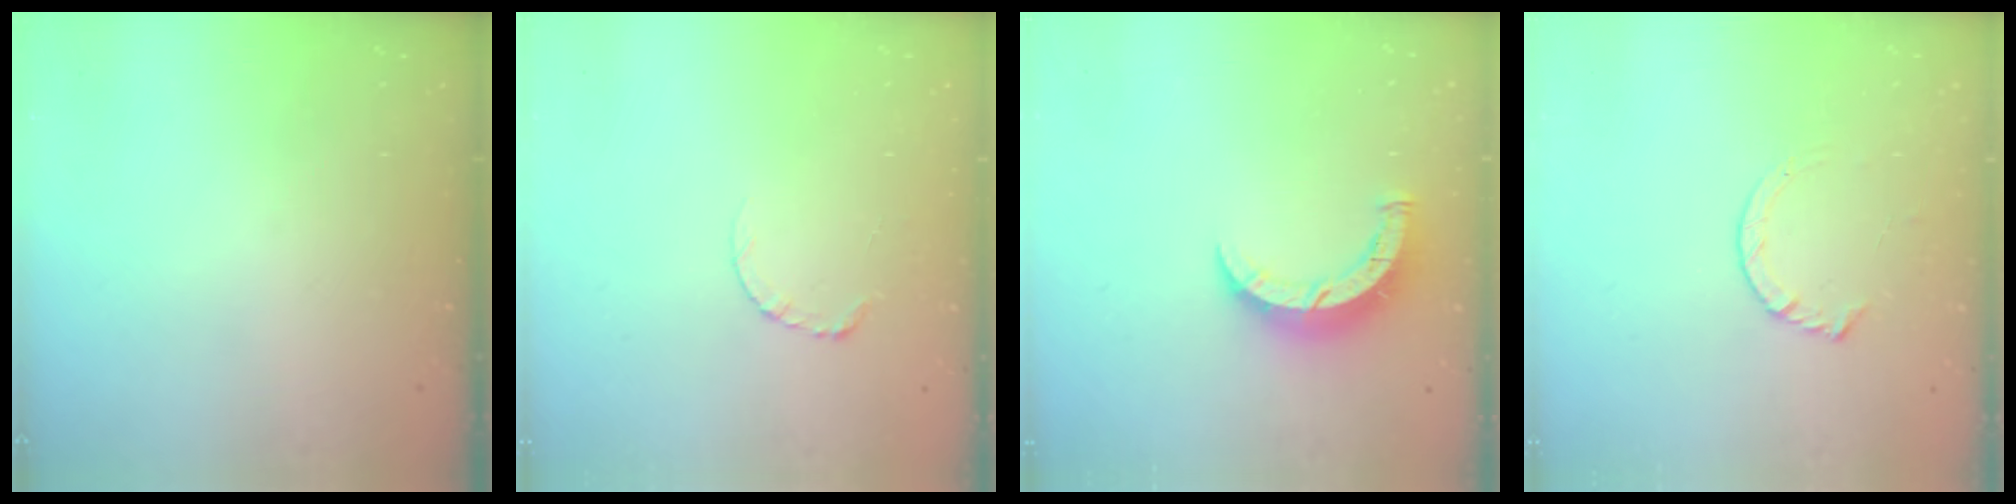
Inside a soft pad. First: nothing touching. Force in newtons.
{"total": 3.4, "press": 3.4, "slide": 0.4}
{"total": 9.0, "press": 9.0, "slide": 0.7}
{"total": 3.7, "press": 3.7, "slide": 0.5}